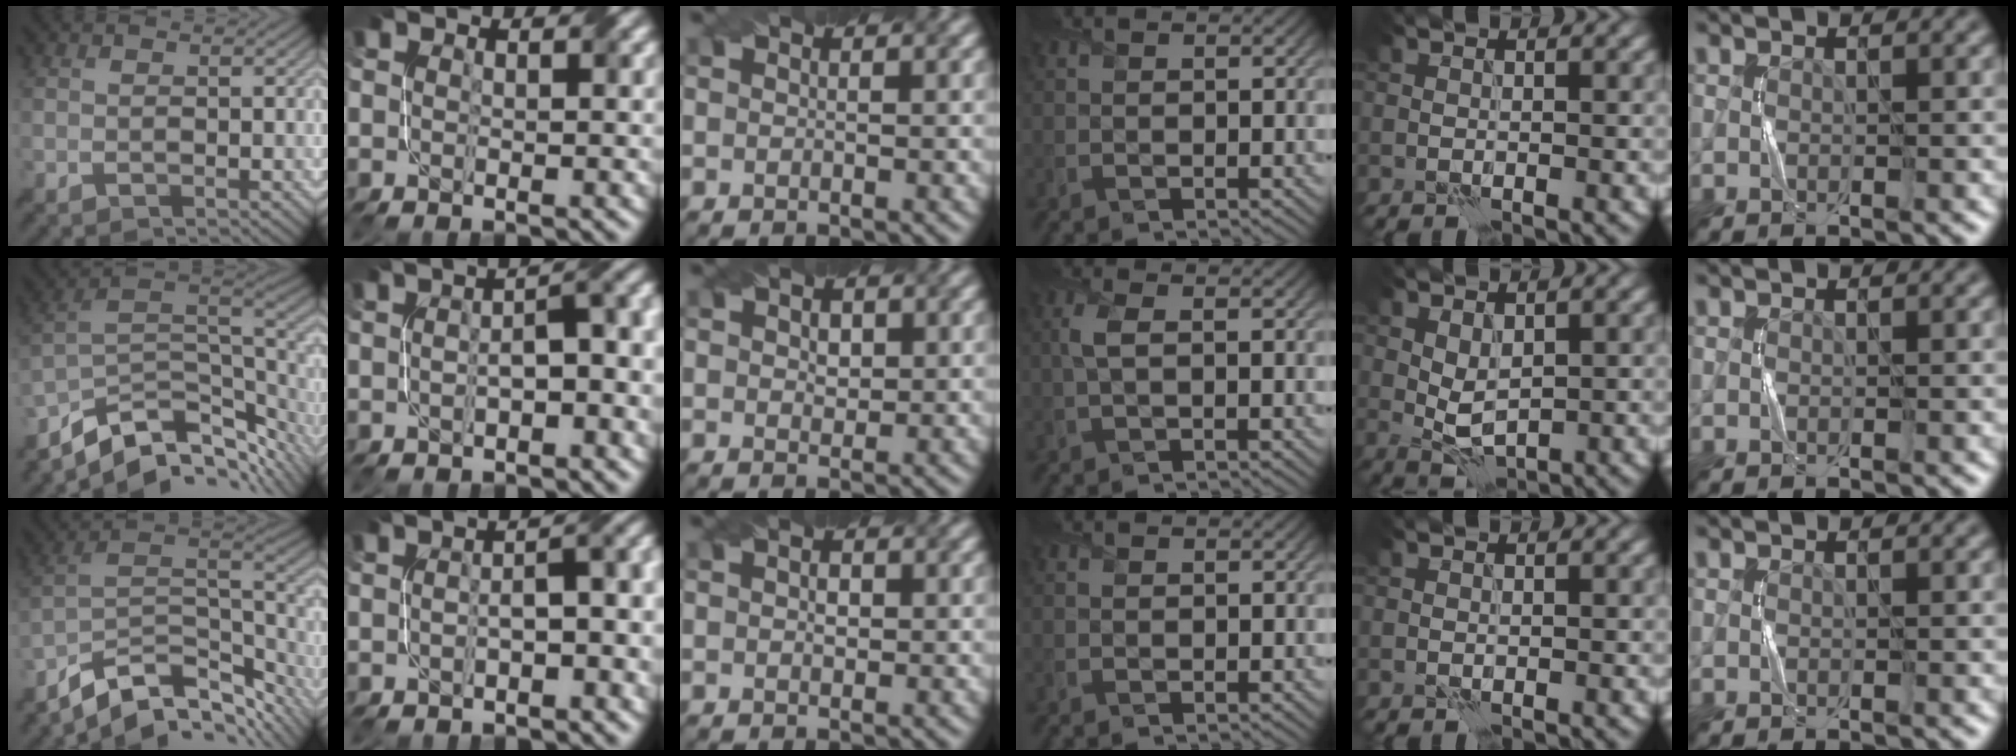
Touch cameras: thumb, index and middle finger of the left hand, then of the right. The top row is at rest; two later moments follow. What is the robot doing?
{"motion": "twist", "object": "screw"}